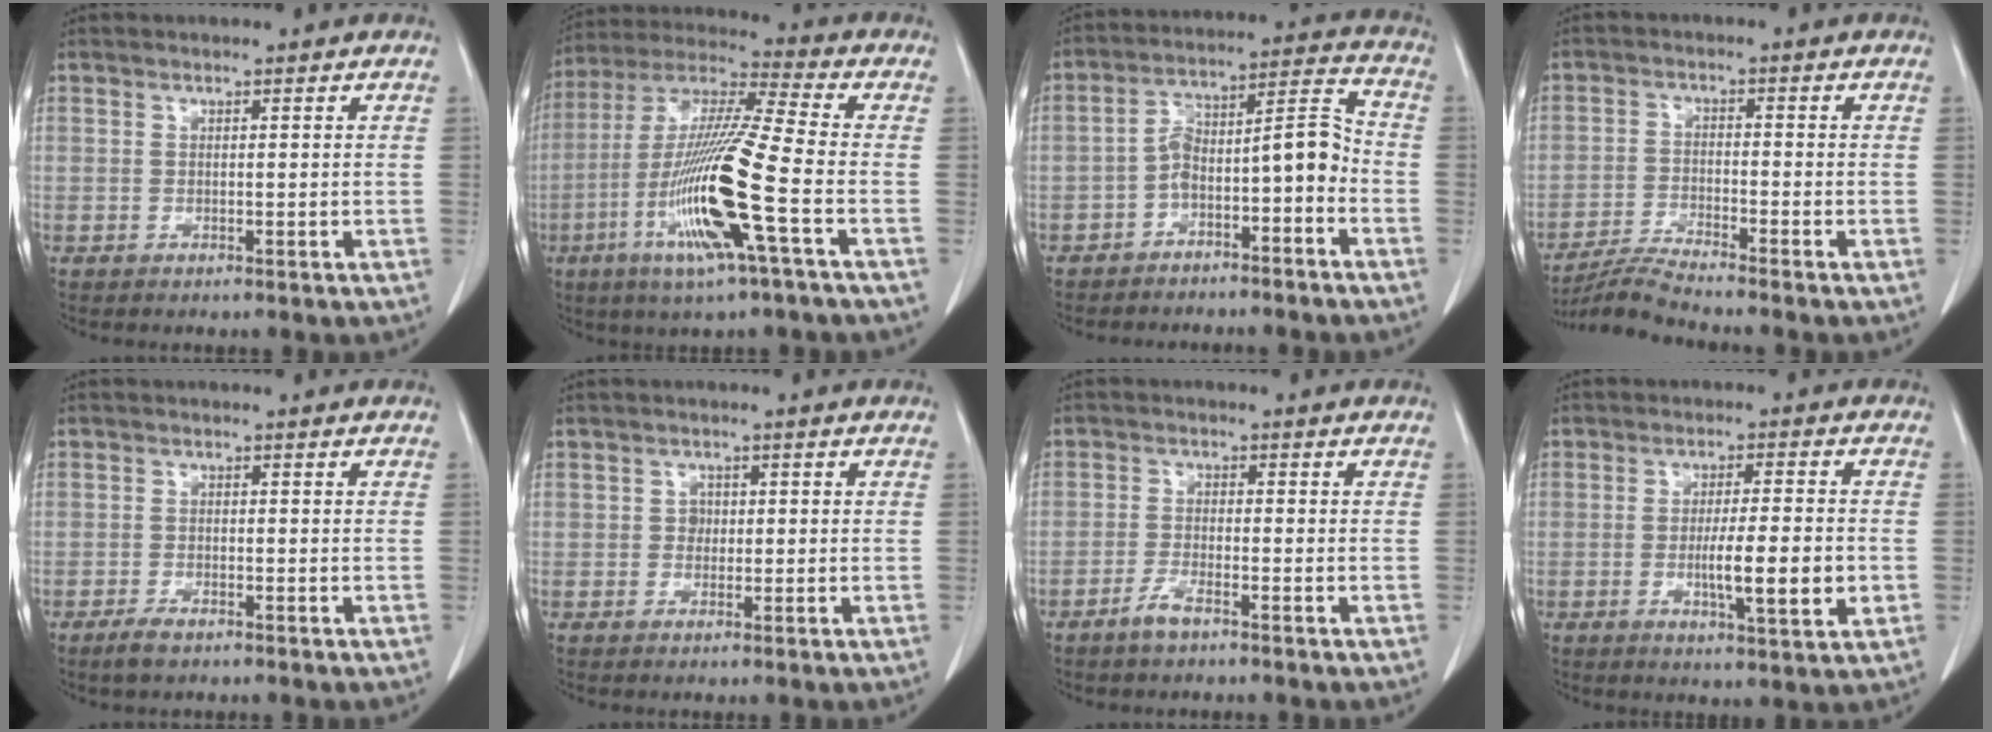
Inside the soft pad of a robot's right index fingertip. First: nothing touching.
{"total": 17.5, "force": [-5.6, -0.2, 16.5], "torque": [-0.338, -0.017, -0.112]}
{"total": 9.8, "force": [-4.5, 2.6, 8.3], "torque": [-0.126, 0.053, -0.068]}
{"total": 6.2, "force": [-5.7, -1.6, 1.7], "torque": [-0.038, -0.024, -0.109]}
{"total": 2.4, "force": [-1.8, 0.7, 1.4], "torque": [-0.034, -0.005, -0.031]}
{"total": 1.5, "force": [0.0, 1.3, 0.7], "torque": [-0.007, 0.006, 0.002]}
{"total": 3.0, "force": [-2.2, 0.5, 1.9], "torque": [-0.042, -0.003, -0.044]}
{"total": 8.4, "force": [-1.7, 0.9, 8.2], "torque": [-0.128, -0.007, -0.025]}